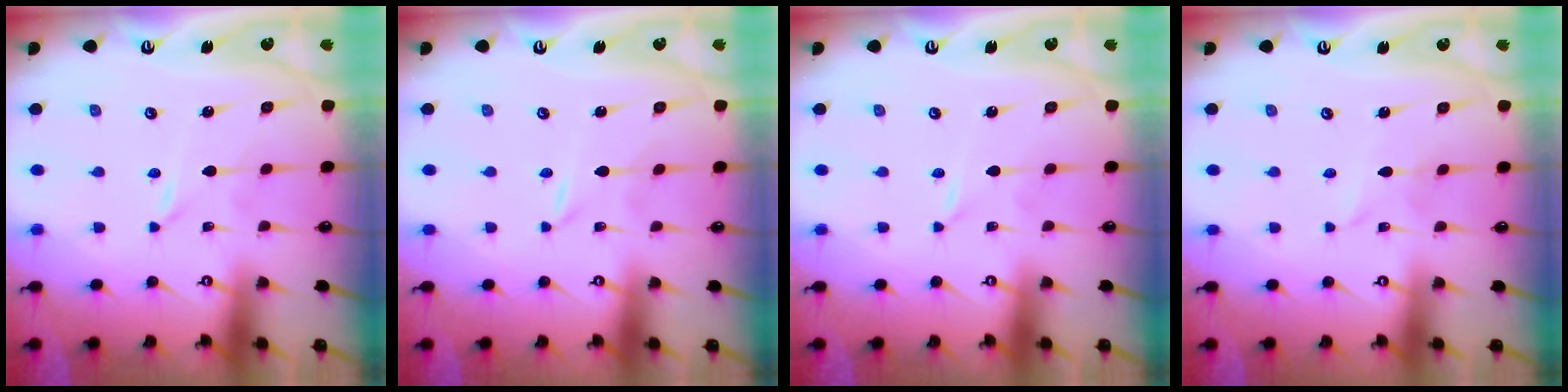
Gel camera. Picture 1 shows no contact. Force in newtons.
{"total": 0.0}
{"total": 0.0}
{"total": 1.4, "press": 1.4, "slide": 0.0}